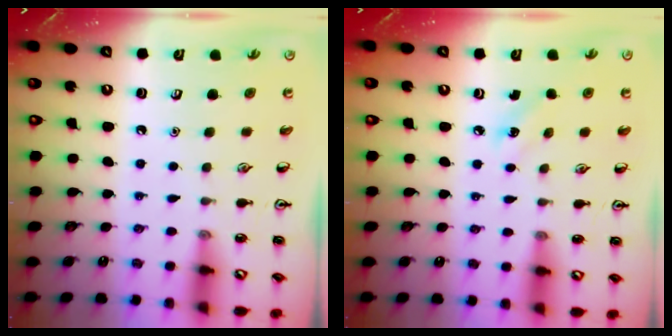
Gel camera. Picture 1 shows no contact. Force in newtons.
{"total": 4.2, "press": 4.0, "slide": 1.4}